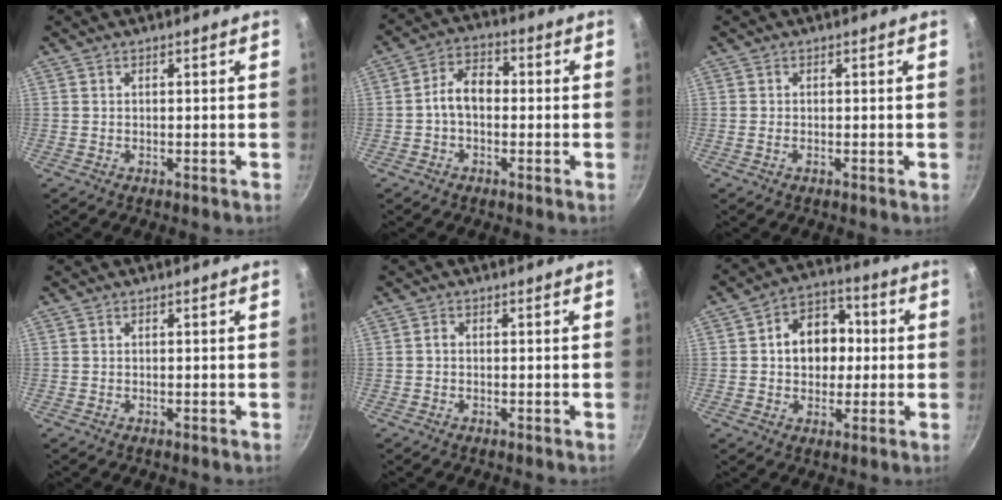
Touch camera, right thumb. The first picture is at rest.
{"total": 6.7, "force": [-0.6, 4.5, 4.9], "torque": [-0.063, 0.026, -0.023]}
{"total": 0.5, "force": [-0.2, 0.2, 0.5], "torque": [-0.011, 0.000, -0.007]}
{"total": 0.0}
{"total": 0.9, "force": [-0.2, 0.6, 0.5], "torque": [-0.009, 0.005, -0.005]}
{"total": 11.2, "force": [0.8, 8.7, 7.0], "torque": [-0.059, 0.019, 0.002]}